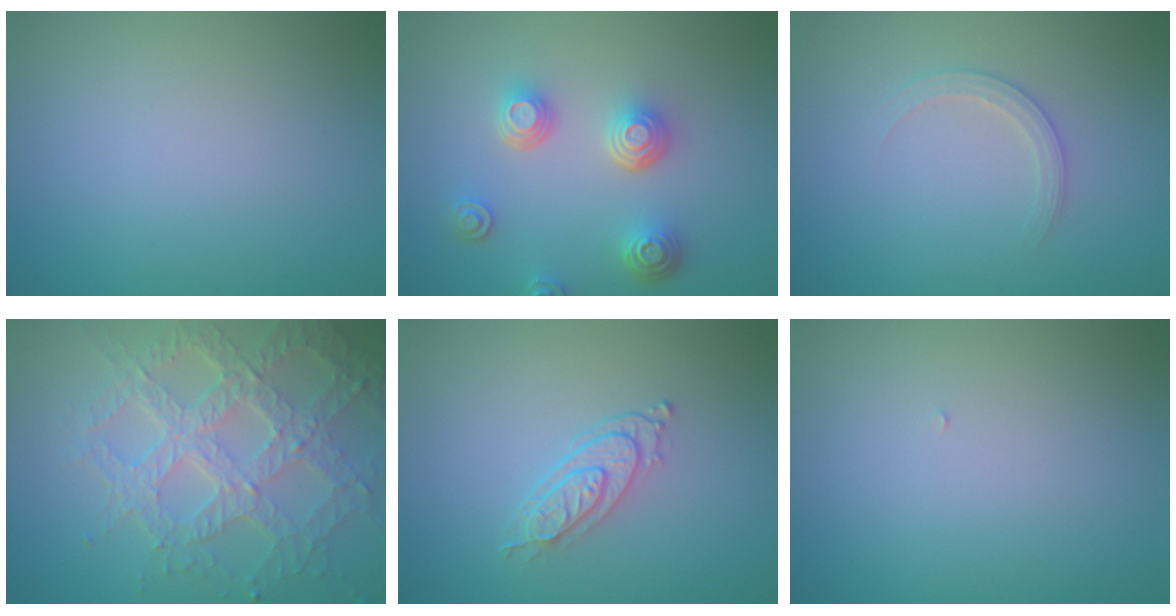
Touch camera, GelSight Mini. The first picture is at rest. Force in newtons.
{"total": 4.3, "press": 3.4, "slide": 2.5}
{"total": 1.6, "press": 1.6, "slide": 0.1}
{"total": 7.2, "press": 5.3, "slide": 4.9}
{"total": 2.7, "press": 2.1, "slide": 1.6}
{"total": 0.0}